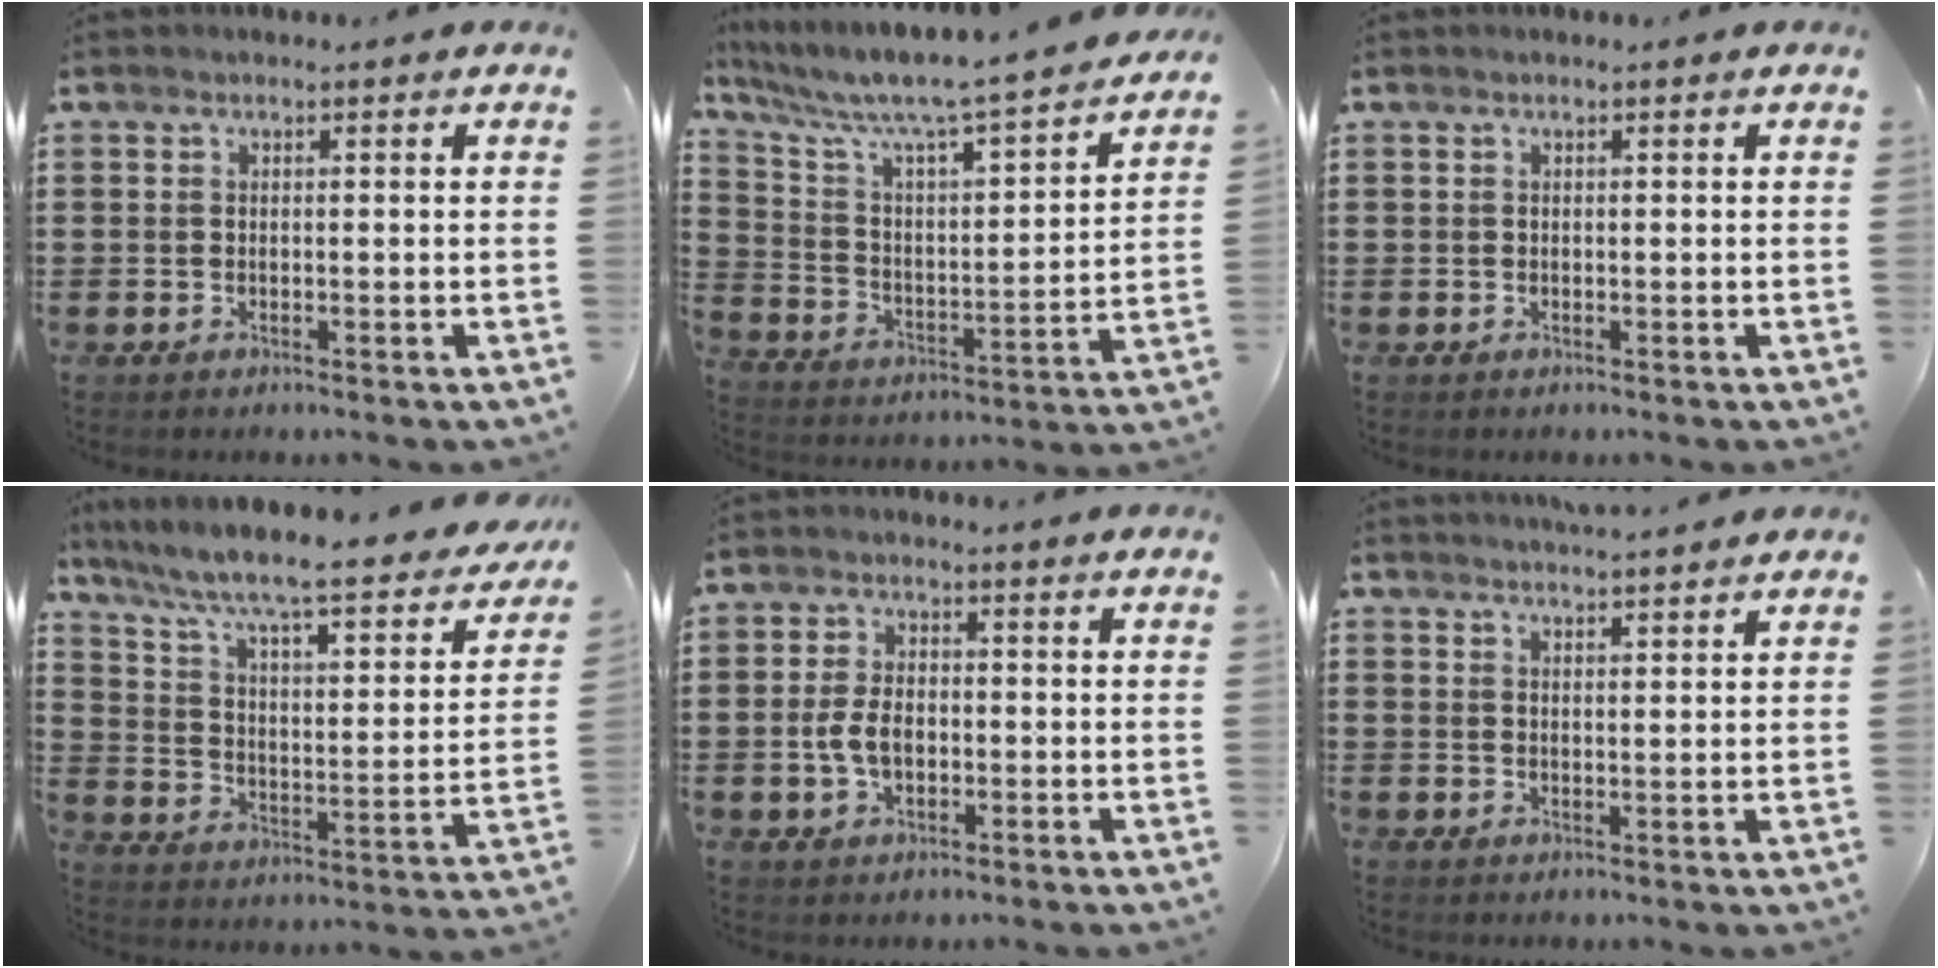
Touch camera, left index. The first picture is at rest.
{"total": 6.6, "force": [5.9, 0.0, 2.8], "torque": [-0.086, -0.056, 0.091]}
{"total": 0.0}
{"total": 6.9, "force": [5.4, 0.5, 4.3], "torque": [-0.107, -0.050, 0.080]}
{"total": 4.9, "force": [-0.8, 2.9, 3.9], "torque": [-0.093, -0.002, -0.021]}
{"total": 2.8, "force": [2.7, -0.4, 0.2], "torque": [-0.012, -0.009, 0.052]}